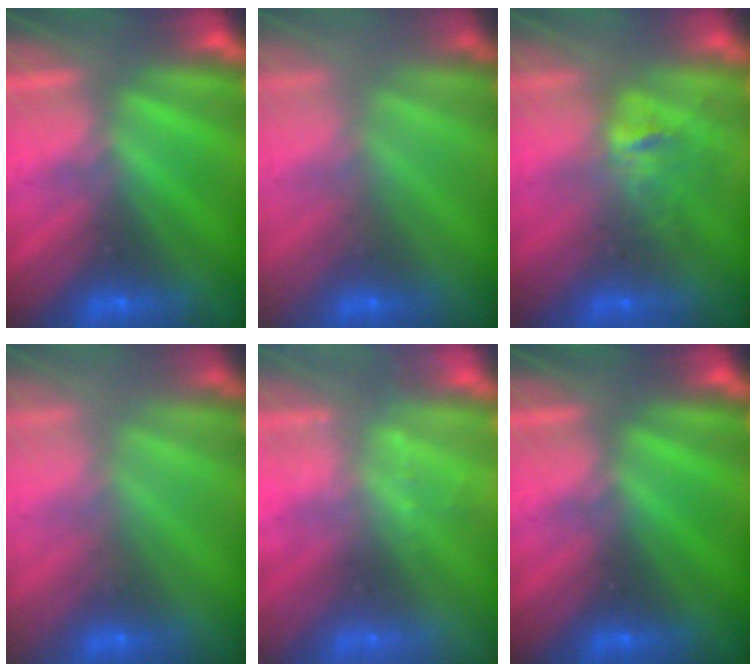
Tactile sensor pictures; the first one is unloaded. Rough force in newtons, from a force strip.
{"total": 2.5}
{"total": 2.8}
{"total": 2.5}
{"total": 2.4}
{"total": 0.0}